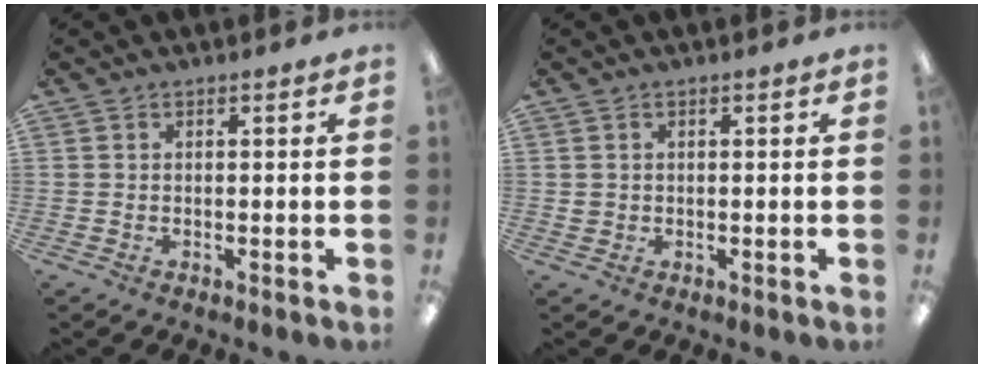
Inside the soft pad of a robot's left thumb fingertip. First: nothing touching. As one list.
[{"total": 1.1, "force": [0.2, 1.1, 0.0], "torque": [-0.002, 0.004, 0.002]}]